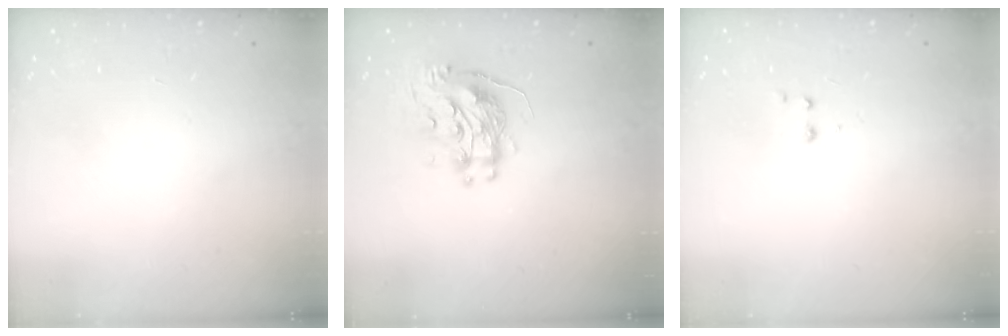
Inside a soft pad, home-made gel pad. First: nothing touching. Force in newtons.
{"total": 10.7, "press": 10.6, "slide": 1.2}
{"total": 2.6, "press": 2.5, "slide": 0.6}